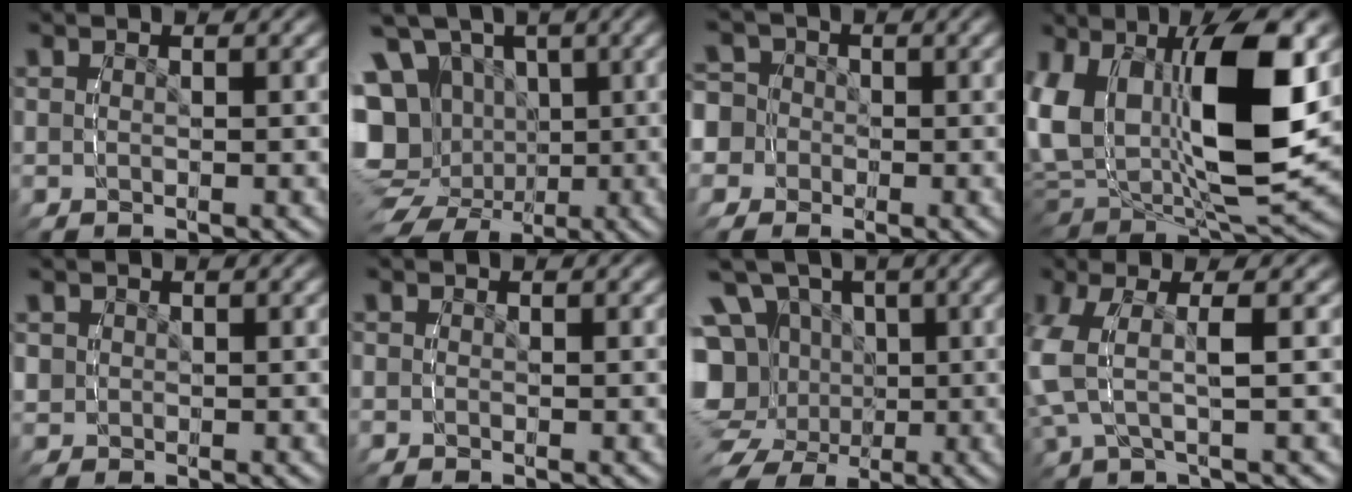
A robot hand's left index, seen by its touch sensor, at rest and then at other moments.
{"total": 17.4, "force": [-3.5, 15.5, 7.2], "torque": [-0.175, -0.072, -0.047]}
{"total": 9.1, "force": [-1.5, 8.5, 2.7], "torque": [-0.082, -0.034, -0.033]}
{"total": 16.7, "force": [0.5, 11.3, 12.3], "torque": [-0.273, -0.026, 0.012]}
{"total": 1.6, "force": [-0.1, 1.6, 0.0], "torque": [-0.005, -0.004, 0.002]}
{"total": 0.7, "force": [-0.6, 0.2, -0.4], "torque": [0.001, -0.004, -0.011]}
{"total": 14.1, "force": [-2.0, 12.6, 6.0], "torque": [-0.139, -0.057, -0.030]}
{"total": 6.3, "force": [-0.2, 4.1, 4.8], "torque": [-0.123, -0.001, -0.008]}